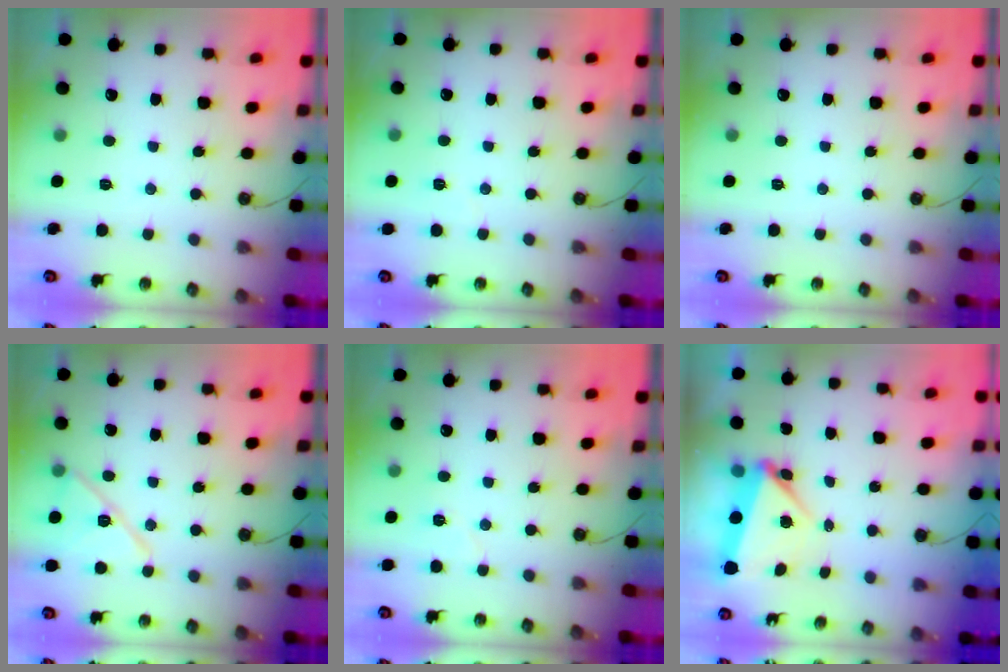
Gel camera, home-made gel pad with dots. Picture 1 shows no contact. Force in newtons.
{"total": 1.5, "press": 1.5, "slide": 0.5}
{"total": 0.0}
{"total": 12.5, "press": 12.5, "slide": 1.2}
{"total": 5.2, "press": 4.5, "slide": 2.5}
{"total": 5.9, "press": 5.9, "slide": 0.6}